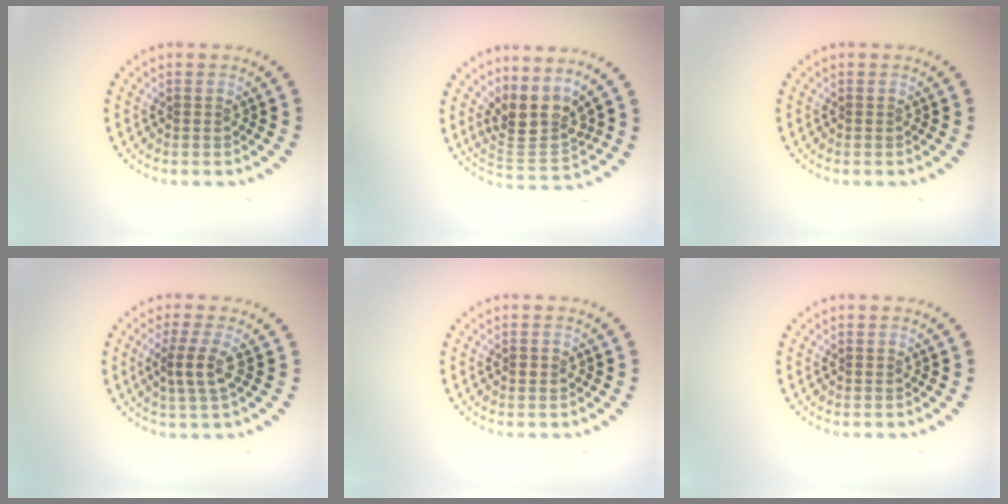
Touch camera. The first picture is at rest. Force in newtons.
{"total": 3.9, "press": 2.8, "slide": 2.7}
{"total": 0.0}
{"total": 2.5, "press": 2.0, "slide": 1.5}
{"total": 0.8, "press": 0.8, "slide": 0.1}
{"total": 0.0}